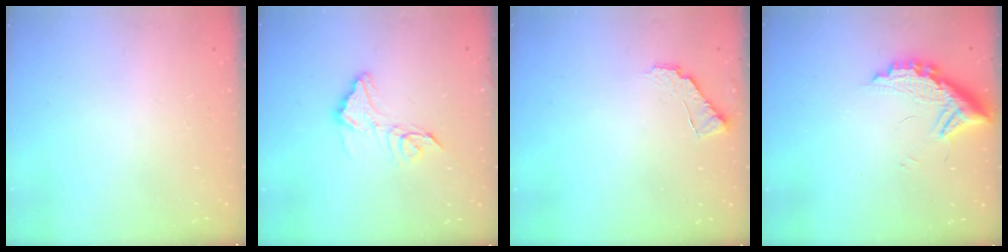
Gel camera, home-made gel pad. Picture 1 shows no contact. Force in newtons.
{"total": 11.7, "press": 11.6, "slide": 0.9}
{"total": 6.5, "press": 6.5, "slide": 0.3}
{"total": 10.9, "press": 10.9, "slide": 0.9}